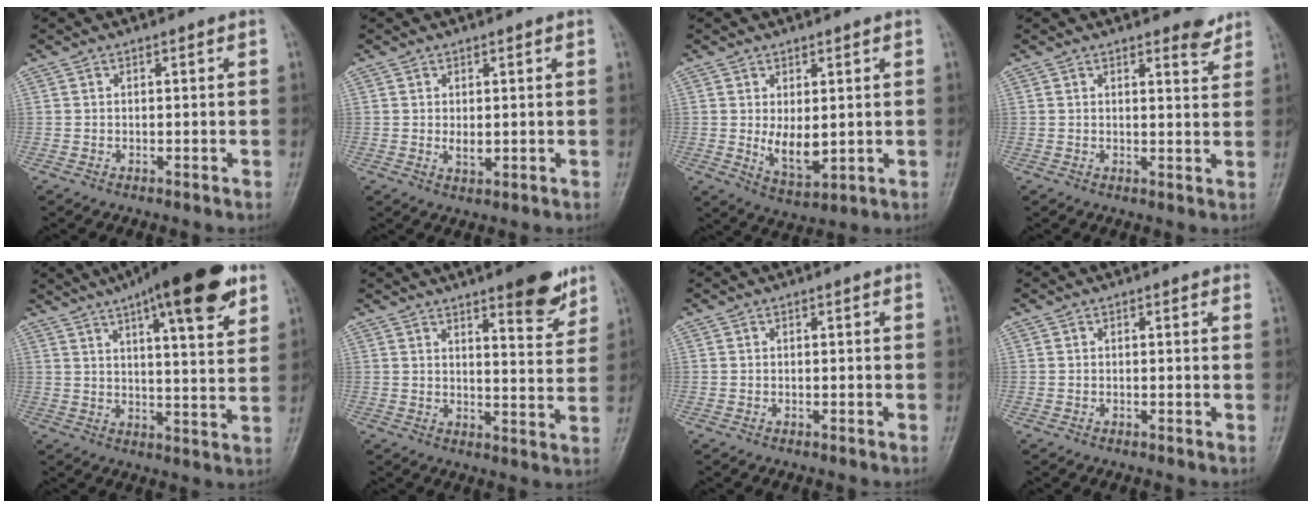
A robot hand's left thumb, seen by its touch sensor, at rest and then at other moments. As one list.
[{"total": 2.0, "force": [0.3, 1.0, 1.7], "torque": [-0.027, -0.006, 0.008]}, {"total": 6.1, "force": [0.4, 3.1, 5.3], "torque": [-0.078, -0.019, 0.021]}, {"total": 3.2, "force": [2.7, 1.0, 1.4], "torque": [-0.006, -0.022, 0.033]}, {"total": 19.3, "force": [11.3, 4.7, 14.9], "torque": [-0.202, -0.028, 0.164]}, {"total": 10.2, "force": [6.8, 2.7, 7.0], "torque": [-0.069, -0.041, 0.092]}, {"total": 0.0}, {"total": 0.7, "force": [0.6, 0.2, 0.3], "torque": [-0.002, 0.001, 0.001]}]